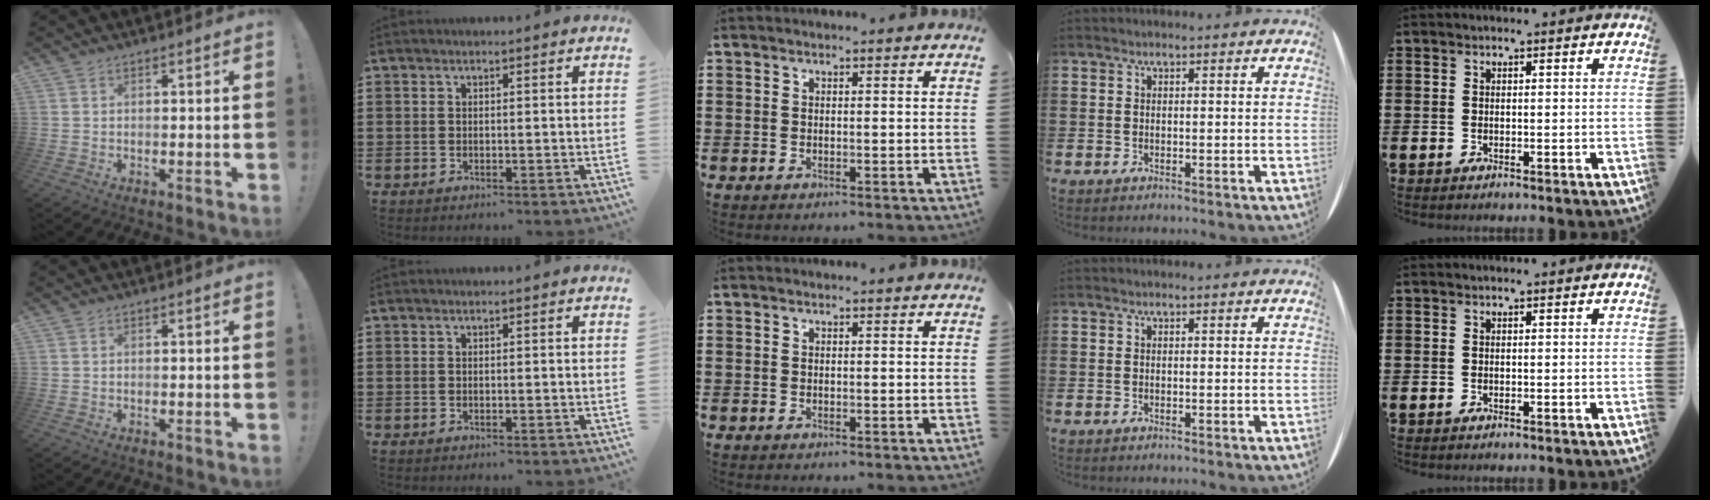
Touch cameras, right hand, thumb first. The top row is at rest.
{}